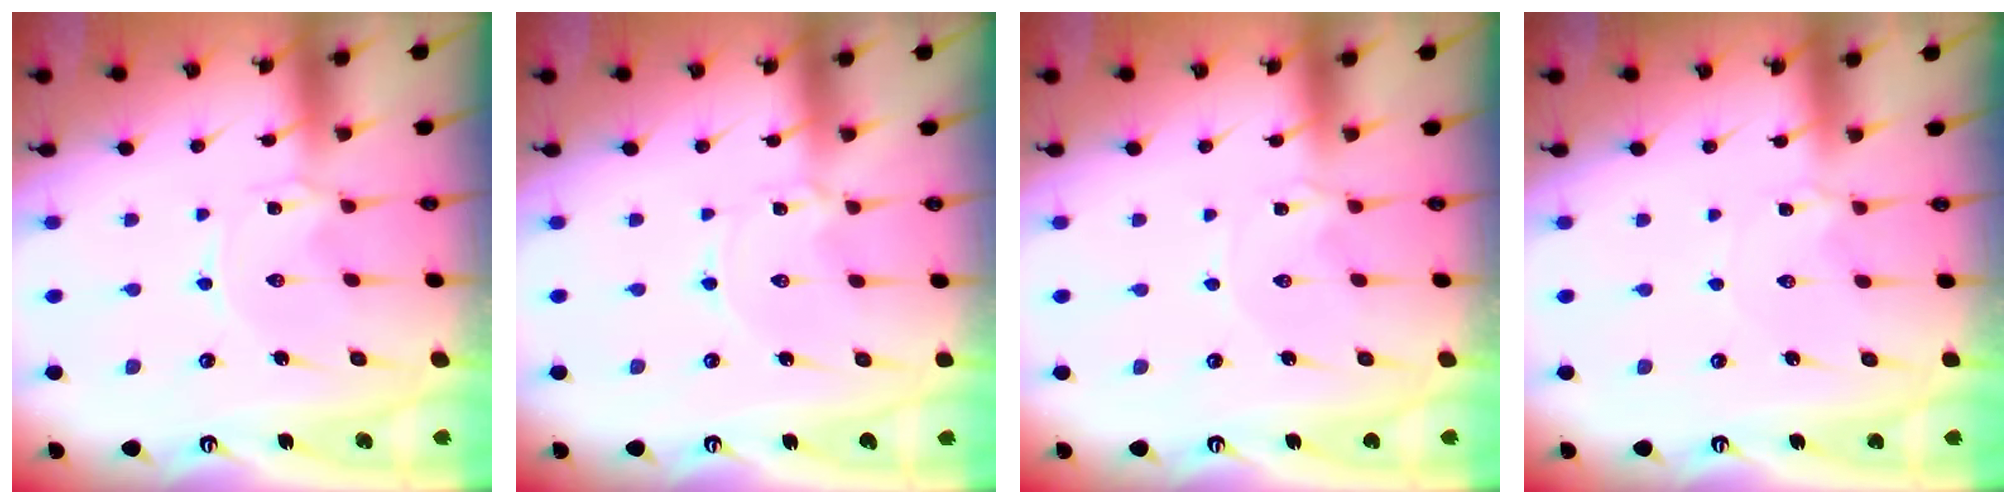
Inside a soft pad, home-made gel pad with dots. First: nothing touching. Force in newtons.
{"total": 0.9, "press": 0.9, "slide": 0.1}
{"total": 0.7, "press": 0.6, "slide": 0.3}
{"total": 2.5, "press": 2.5, "slide": 0.3}